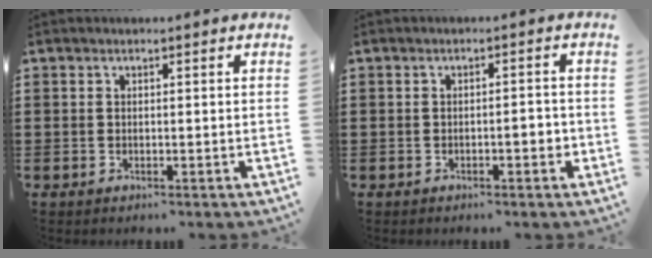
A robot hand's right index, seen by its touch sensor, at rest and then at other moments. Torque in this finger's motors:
{"motor_torque": [0.71, -0.16, 0.09, 0.10]}